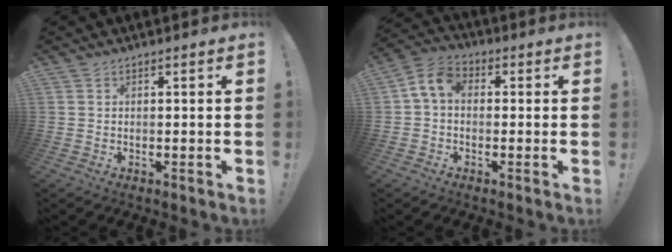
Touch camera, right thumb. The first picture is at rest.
{"total": 7.5, "force": [0.9, 5.0, 5.4], "torque": [-0.110, 0.007, 0.020]}